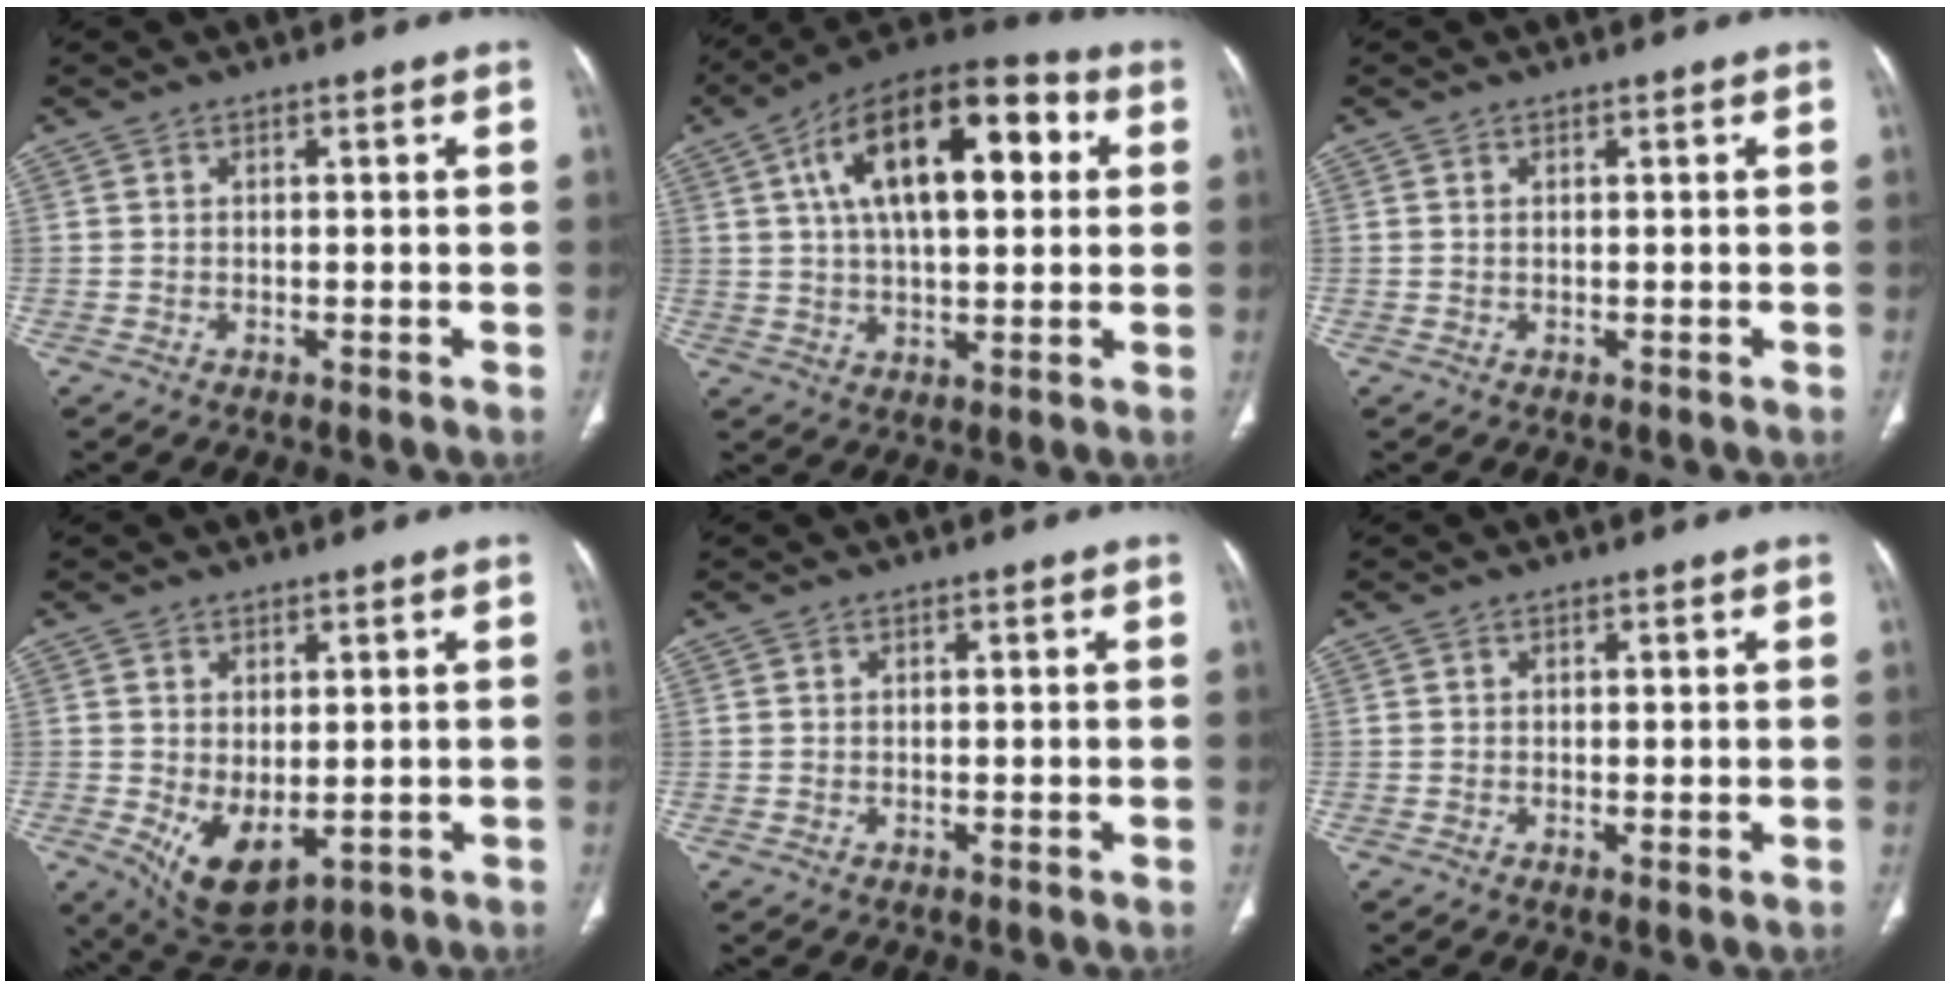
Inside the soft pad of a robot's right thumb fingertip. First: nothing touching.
{"total": 21.0, "force": [5.6, 9.9, 17.7], "torque": [-0.266, 0.019, 0.080]}
{"total": 0.0}
{"total": 8.4, "force": [-1.4, 4.7, 6.9], "torque": [-0.105, -0.011, 0.004]}
{"total": 0.0}
{"total": 0.6, "force": [0.0, 0.2, 0.5], "torque": [-0.014, -0.004, -0.001]}